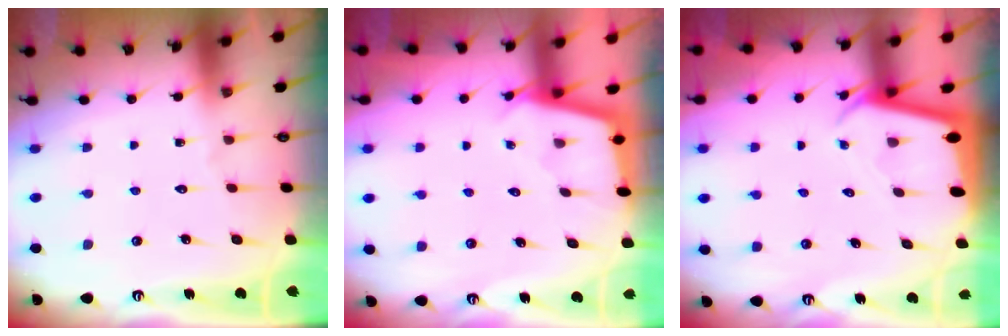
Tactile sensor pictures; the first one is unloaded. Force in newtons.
{"total": 2.5, "press": 2.4, "slide": 0.3}
{"total": 2.2, "press": 2.2, "slide": 0.2}